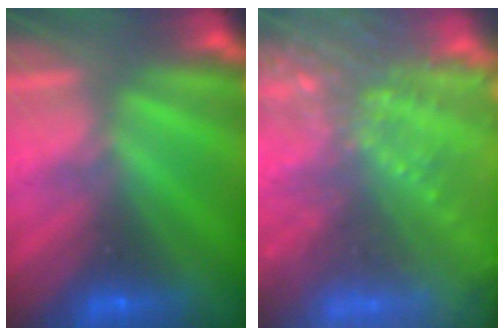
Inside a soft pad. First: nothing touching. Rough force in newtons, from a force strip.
{"total": 6.7}